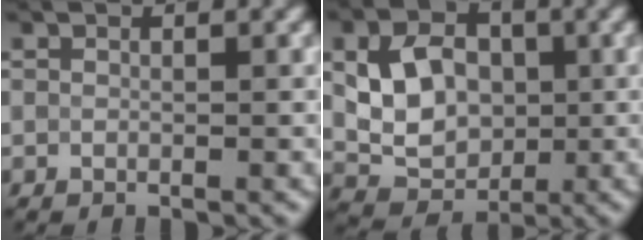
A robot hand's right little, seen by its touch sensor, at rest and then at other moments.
{"total": 5.6, "force": [0.6, 4.3, 3.5], "torque": [-0.066, 0.003, 0.014]}